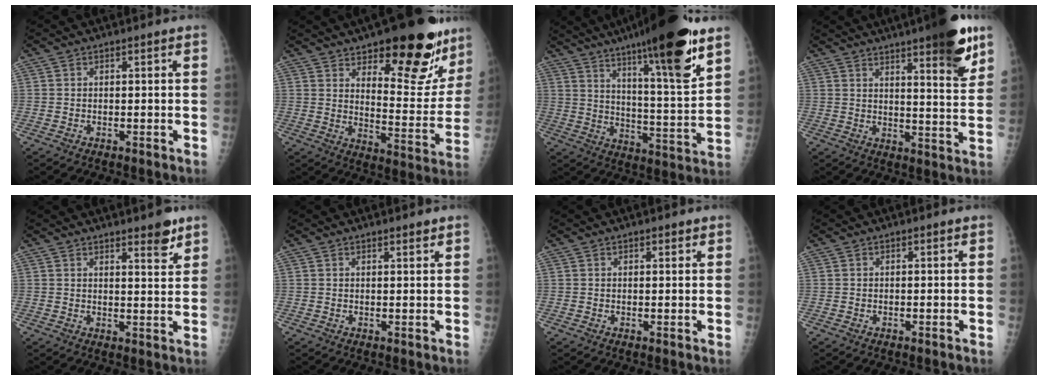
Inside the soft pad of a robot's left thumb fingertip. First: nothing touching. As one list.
[{"total": 22.0, "force": [14.3, 8.4, 14.5], "torque": [-0.133, -0.086, 0.200]}, {"total": 22.7, "force": [14.7, 2.9, 17.1], "torque": [-0.245, -0.064, 0.230]}, {"total": 14.6, "force": [9.0, 2.7, 11.2], "torque": [-0.132, -0.047, 0.125]}, {"total": 4.4, "force": [3.3, 1.1, 2.7], "torque": [-0.027, -0.025, 0.044]}, {"total": 1.0, "force": [0.9, 0.2, 0.5], "torque": [-0.005, -0.006, 0.014]}, {"total": 1.1, "force": [0.8, 0.6, 0.5], "torque": [-0.001, -0.004, 0.009]}, {"total": 0.0}]